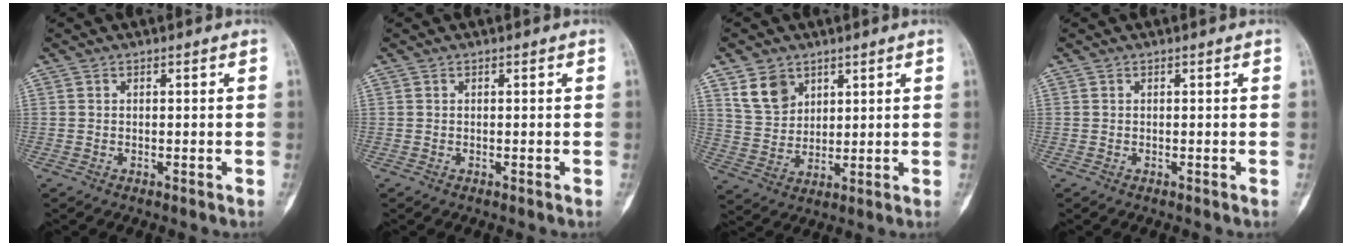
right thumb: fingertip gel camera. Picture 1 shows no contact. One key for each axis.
{"total": 0.0}
{"total": 7.7, "fx": 4.4, "fy": 5.5, "fz": 3.1, "tx": -0.039, "ty": -0.021, "tz": 0.094}
{"total": 0.0}